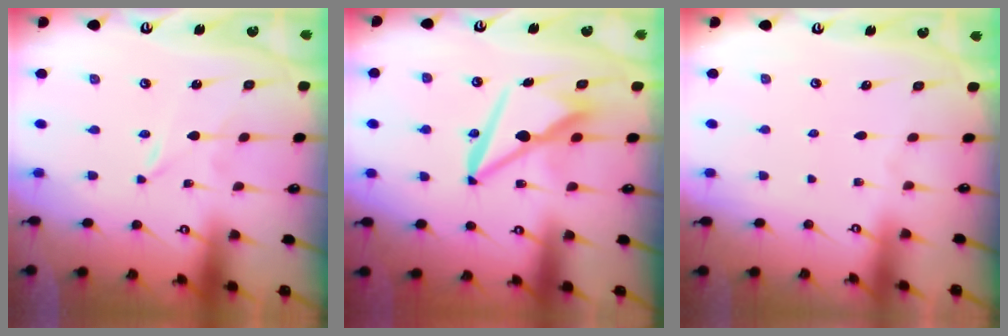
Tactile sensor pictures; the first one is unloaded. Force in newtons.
{"total": 9.1, "press": 8.9, "slide": 1.7}
{"total": 0.0}